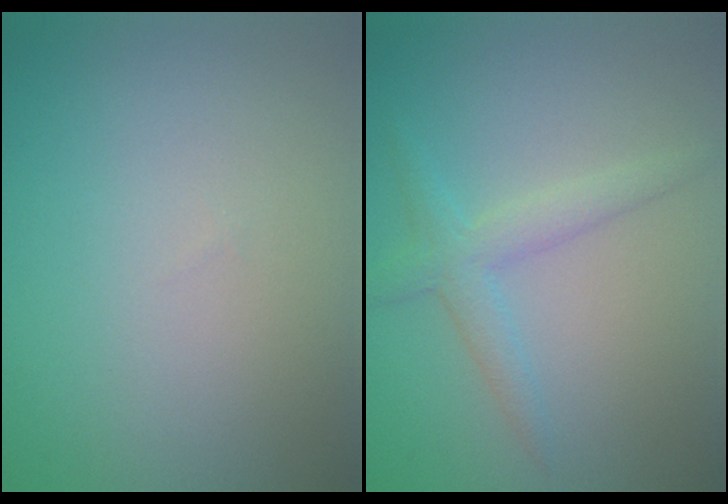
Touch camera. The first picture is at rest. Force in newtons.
{"total": 2.5, "press": 2.5, "slide": 0.1}